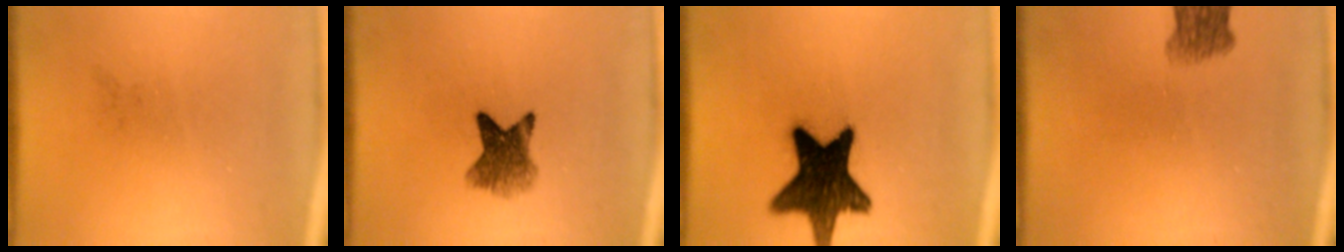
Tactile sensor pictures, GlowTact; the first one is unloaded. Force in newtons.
{"total": 5.7}
{"total": 16.4}
{"total": 4.0}